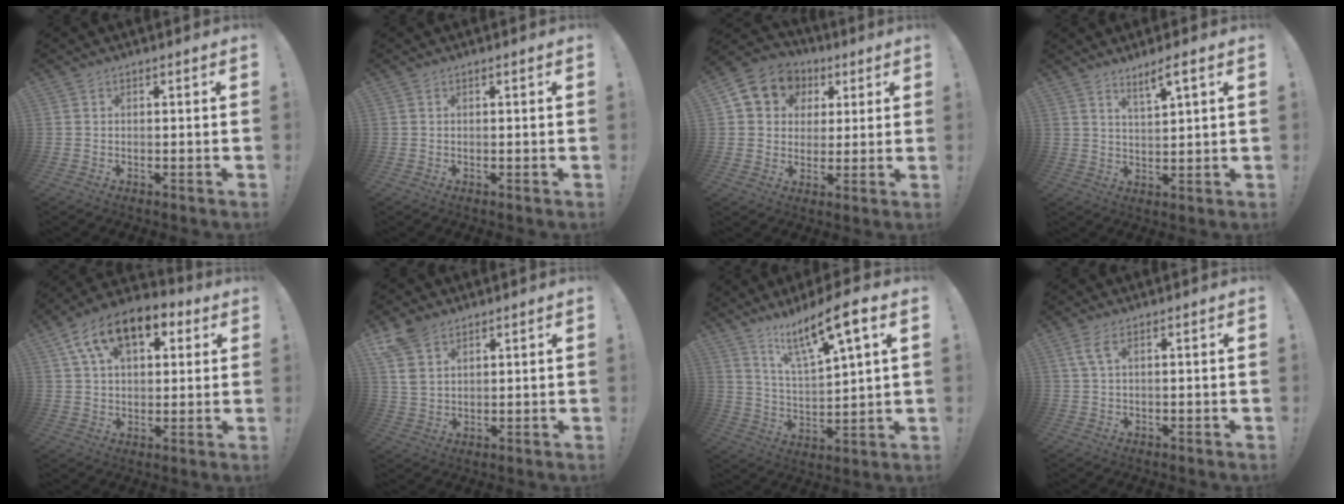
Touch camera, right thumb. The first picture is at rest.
{"total": 0.0}
{"total": 10.6, "force": [4.0, 9.0, 3.8], "torque": [-0.046, -0.020, 0.081]}
{"total": 5.1, "force": [3.5, 0.3, 3.7], "torque": [-0.055, -0.021, 0.055]}
{"total": 15.1, "force": [7.1, 9.0, 9.9], "torque": [-0.164, -0.022, 0.129]}
{"total": 8.2, "force": [5.1, 4.8, 4.1], "torque": [-0.073, -0.012, 0.103]}
{"total": 13.5, "force": [9.2, 2.0, 9.7], "torque": [-0.170, -0.054, 0.147]}
{"total": 3.3, "force": [1.5, 0.9, 2.8], "torque": [-0.050, -0.004, 0.026]}